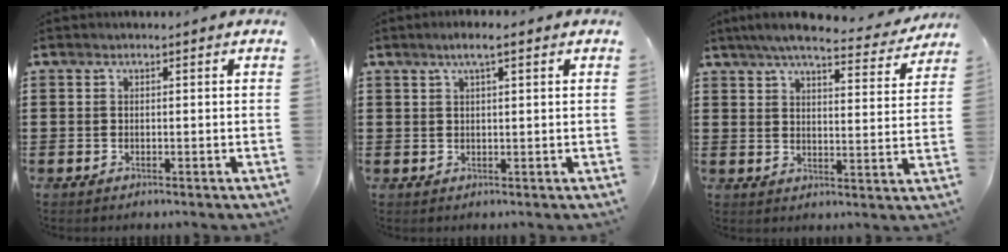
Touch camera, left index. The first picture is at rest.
{"total": 2.9, "force": [1.6, 0.3, 2.4], "torque": [-0.047, 0.004, 0.026]}
{"total": 6.6, "force": [5.8, 0.2, 3.1], "torque": [-0.070, -0.028, 0.100]}